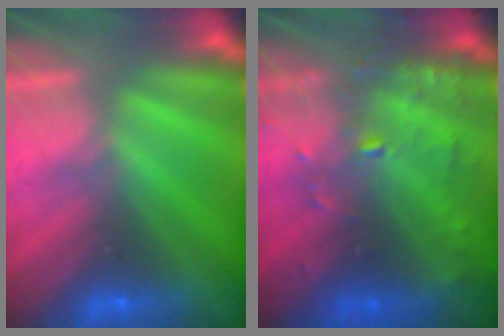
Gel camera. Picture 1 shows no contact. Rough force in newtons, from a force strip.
{"total": 7.3}